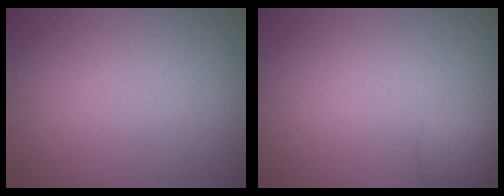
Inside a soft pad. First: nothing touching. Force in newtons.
{"total": 1.7, "press": 1.7, "slide": 0.1}